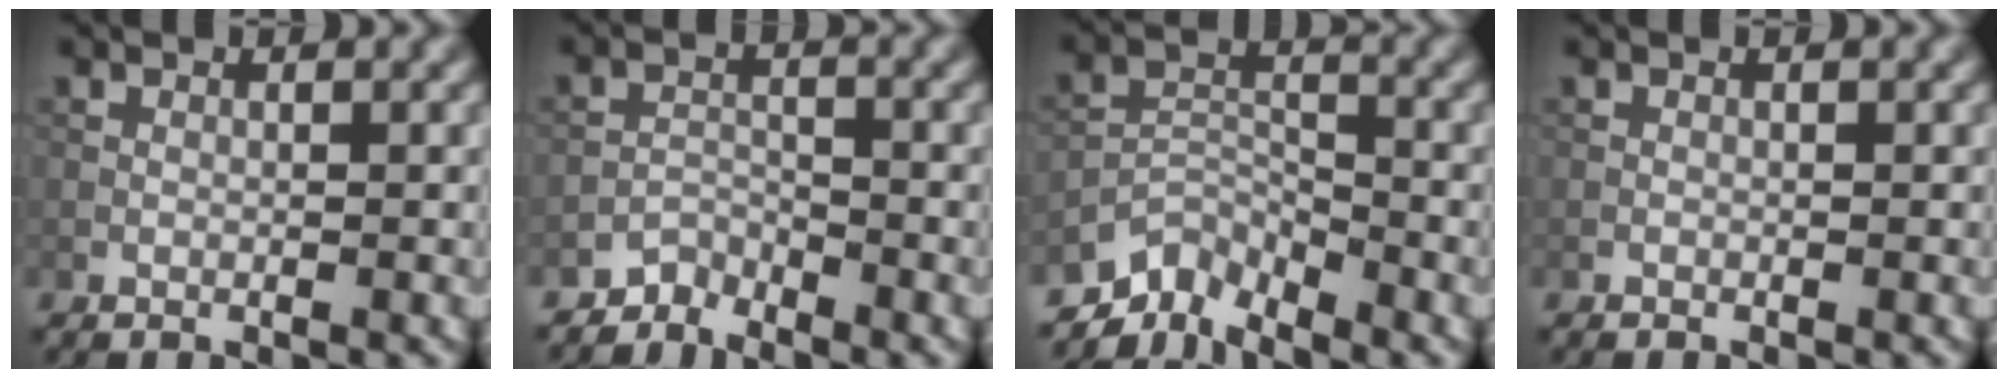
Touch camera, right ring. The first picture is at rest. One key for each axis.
{"total": 1.8, "fx": -1.8, "fy": 0.4, "fz": -0.1, "tx": 0.003, "ty": 0.008, "tz": -0.038}
{"total": 4.4, "fx": -3.8, "fy": 1.5, "fz": 1.4, "tx": -0.019, "ty": -0.003, "tz": -0.078}
{"total": 0.0}